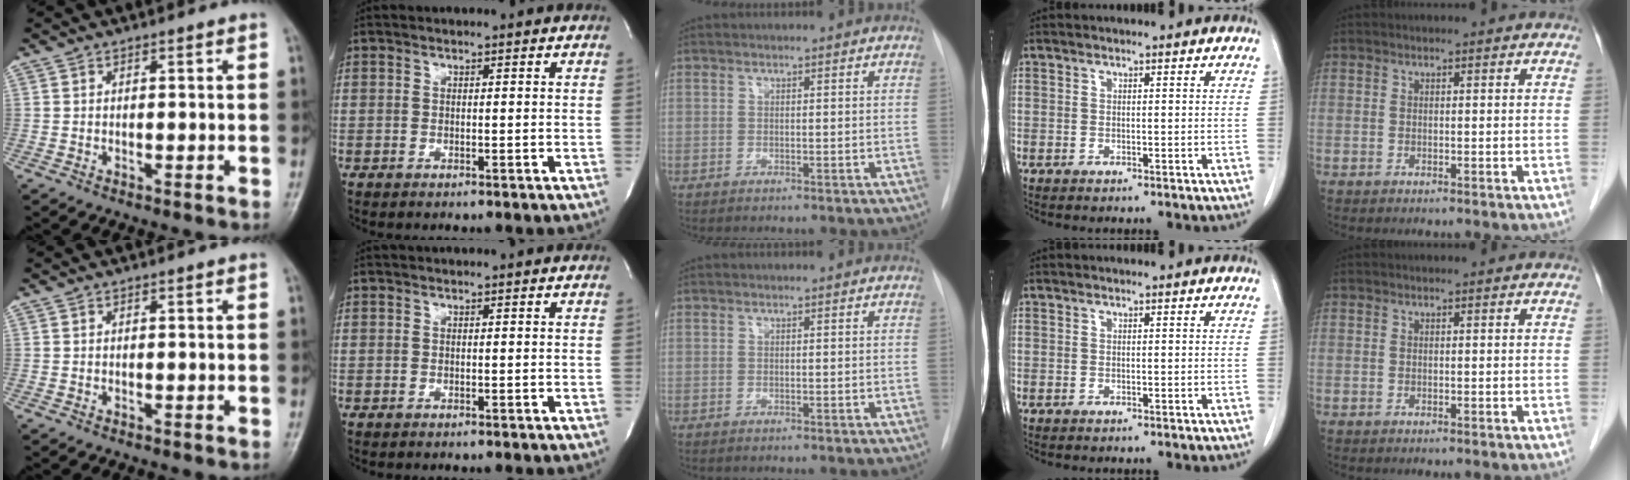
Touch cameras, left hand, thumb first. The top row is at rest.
{}